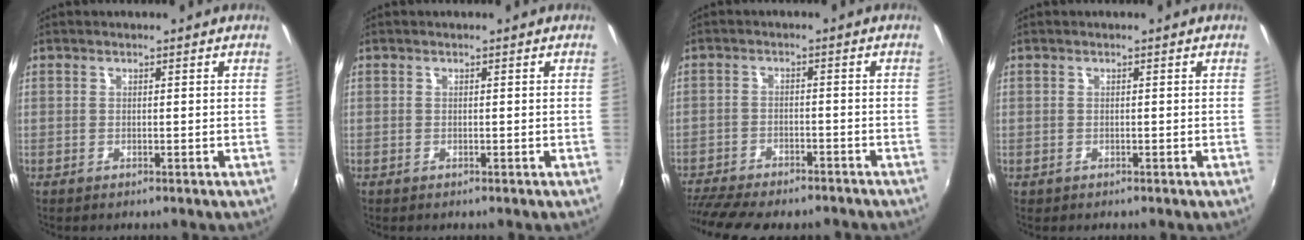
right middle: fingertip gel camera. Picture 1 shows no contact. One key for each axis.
{"total": 0.0}
{"total": 14.0, "fx": -12.0, "fy": 3.4, "fz": 6.2, "tx": -0.142, "ty": -0.039, "tz": -0.187}
{"total": 0.0}